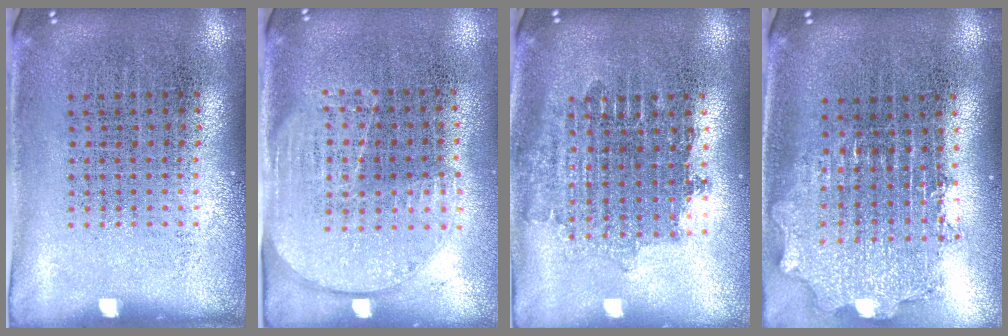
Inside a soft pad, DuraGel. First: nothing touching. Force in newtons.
{"total": 1.7, "press": 1.4, "slide": 0.8}
{"total": 1.7, "press": 1.4, "slide": 1.0}
{"total": 2.0, "press": 1.6, "slide": 1.2}